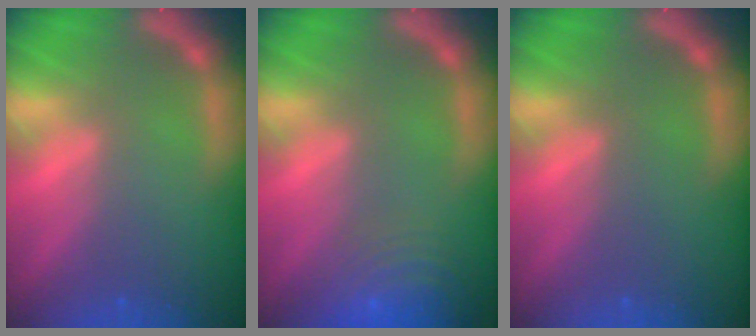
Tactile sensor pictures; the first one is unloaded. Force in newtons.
{"total": 9.5}
{"total": 0.0}